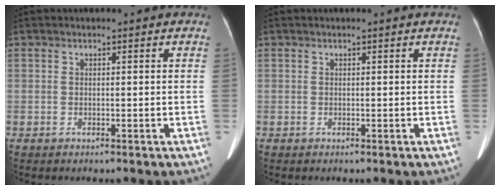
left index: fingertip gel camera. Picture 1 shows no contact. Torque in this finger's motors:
{"motor_torque": [0.03, -0.01, -0.02, -0.01]}